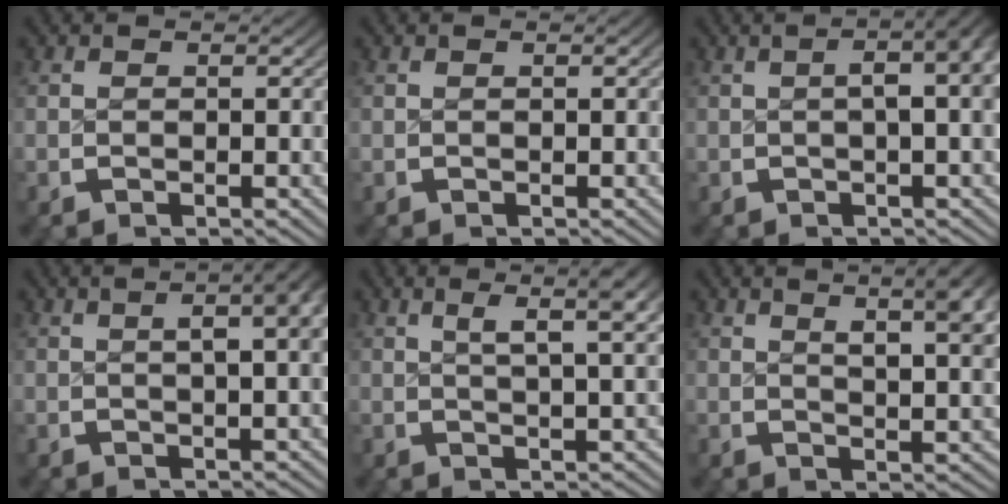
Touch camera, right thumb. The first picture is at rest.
{"total": 0.0}
{"total": 7.2, "force": [1.6, 3.3, 6.2], "torque": [-0.059, 0.029, 0.008]}
{"total": 8.4, "force": [2.9, 4.0, 6.8], "torque": [-0.054, 0.034, 0.024]}
{"total": 5.8, "force": [2.5, 1.6, 5.0], "torque": [-0.054, 0.015, 0.036]}
{"total": 6.5, "force": [2.9, 2.3, 5.4], "torque": [-0.060, 0.002, 0.046]}